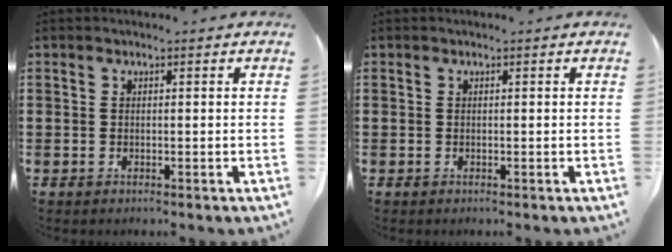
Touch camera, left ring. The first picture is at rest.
{"total": 0.0}